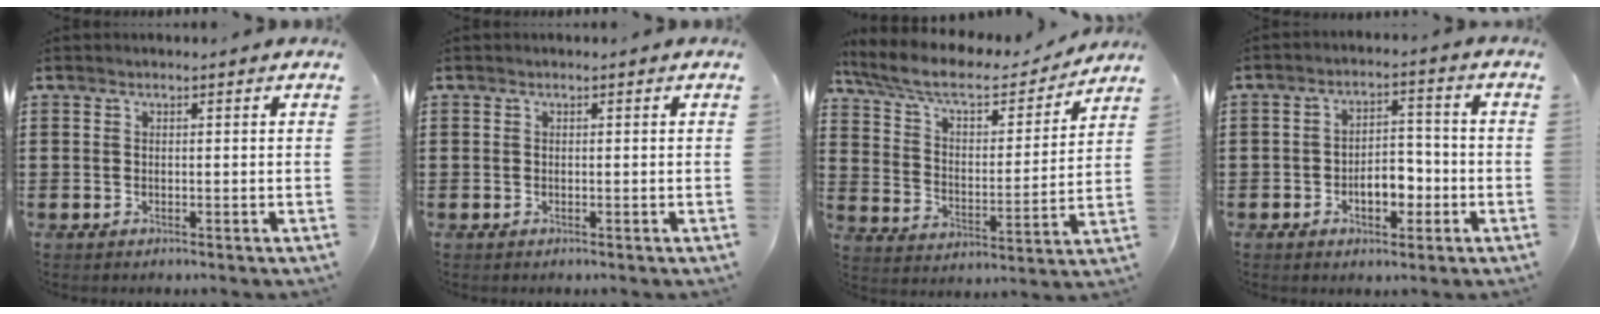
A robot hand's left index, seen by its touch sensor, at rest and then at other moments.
{"total": 0.0}
{"total": 9.0, "force": [7.2, 2.5, 4.8], "torque": [-0.120, -0.035, 0.123]}
{"total": 5.6, "force": [-2.0, 3.0, 4.3], "torque": [-0.069, 0.007, -0.039]}